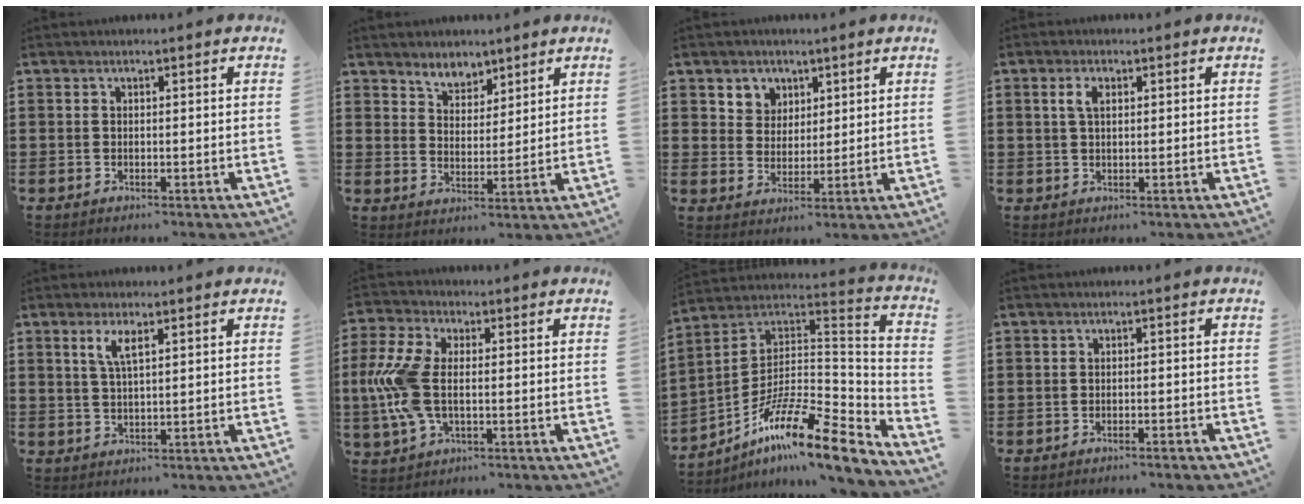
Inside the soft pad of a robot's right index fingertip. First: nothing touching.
{"total": 4.2, "force": [3.7, 2.0, 0.1], "torque": [-0.019, -0.001, 0.070]}
{"total": 4.1, "force": [2.3, 3.4, -0.1], "torque": [-0.020, 0.010, 0.041]}
{"total": 2.7, "force": [0.9, 1.3, 2.2], "torque": [-0.048, 0.008, 0.014]}
{"total": 3.4, "force": [1.5, 0.8, 2.9], "torque": [-0.063, 0.004, 0.024]}
{"total": 10.1, "force": [-0.6, 5.3, 8.5], "torque": [-0.214, -0.010, -0.018]}
{"total": 13.8, "force": [-9.4, 2.9, 9.6], "torque": [-0.172, 0.011, -0.173]}
{"total": 1.1, "force": [-1.1, -0.1, 0.3], "torque": [-0.008, -0.001, -0.021]}